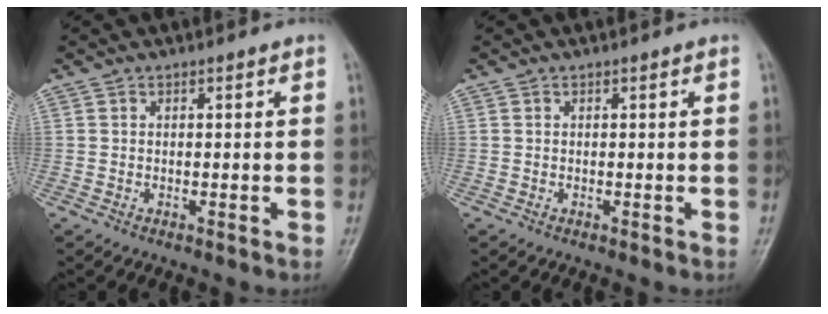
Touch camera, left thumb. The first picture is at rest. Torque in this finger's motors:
{"motor_torque": [-0.01, 0.01, 0.00, 0.00, 0.00]}